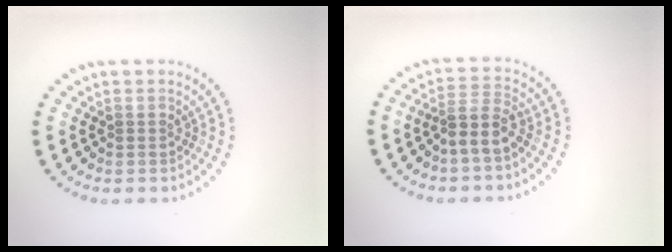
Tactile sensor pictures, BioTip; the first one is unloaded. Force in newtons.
{"total": 2.7, "press": 2.0, "slide": 1.7}